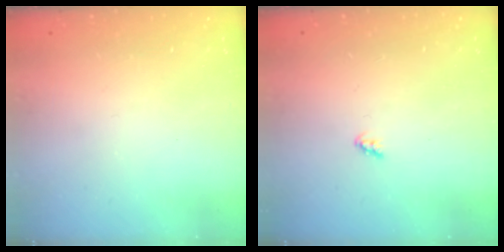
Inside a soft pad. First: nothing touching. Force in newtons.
{"total": 2.5, "press": 2.5, "slide": 0.3}